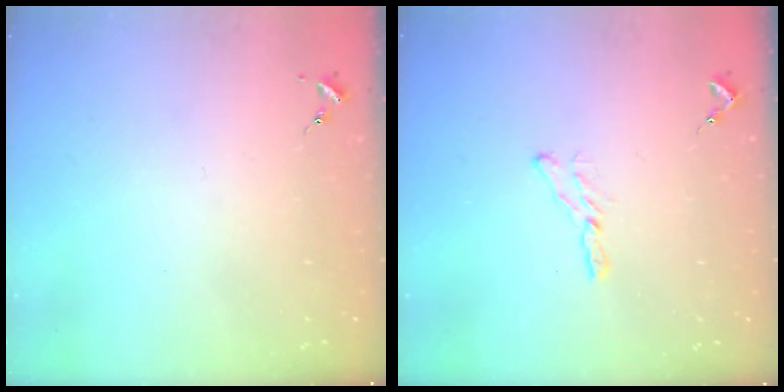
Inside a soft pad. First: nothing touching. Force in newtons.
{"total": 6.3, "press": 6.3, "slide": 0.2}